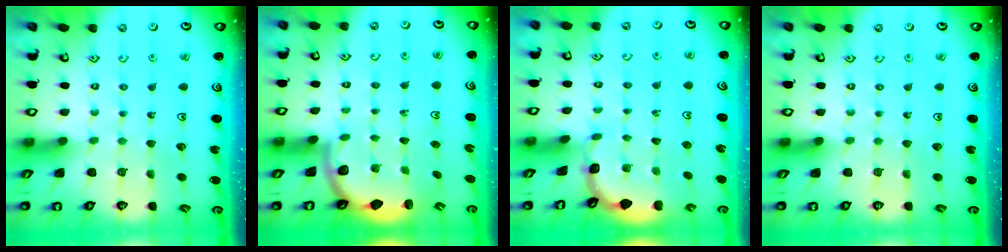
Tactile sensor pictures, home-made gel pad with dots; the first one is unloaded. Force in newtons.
{"total": 2.5, "press": 2.4, "slide": 0.7}
{"total": 1.7, "press": 1.7, "slide": 0.1}
{"total": 0.0}